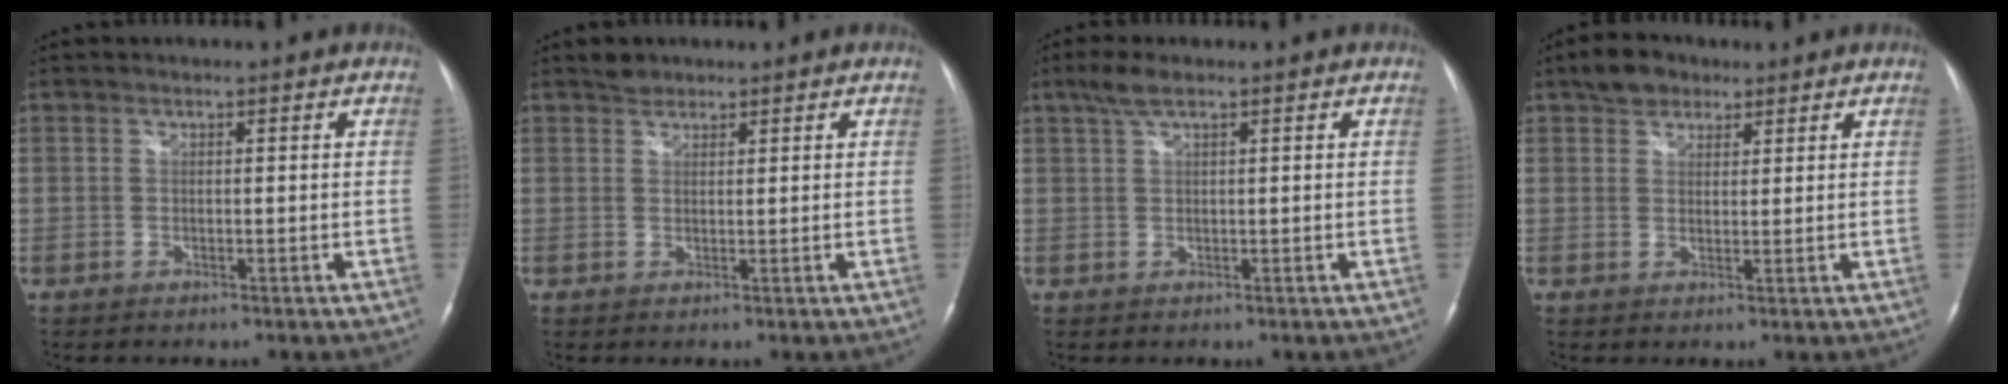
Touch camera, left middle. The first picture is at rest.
{"total": 1.7, "force": [1.5, 0.8, 0.2], "torque": [-0.005, 0.003, 0.025]}
{"total": 2.9, "force": [2.0, 0.4, 2.1], "torque": [-0.052, 0.011, 0.042]}
{"total": 4.4, "force": [3.0, 2.8, 1.5], "torque": [-0.031, 0.012, 0.054]}